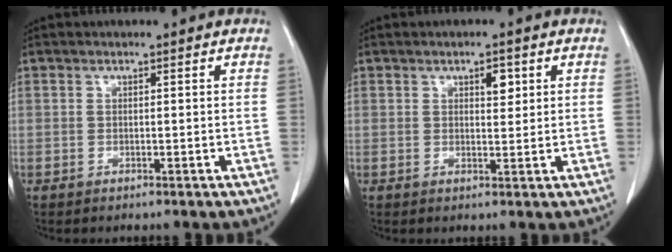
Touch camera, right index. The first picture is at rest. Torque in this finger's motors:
{"motor_torque": [0.01, 0.01, 0.00, 0.00]}